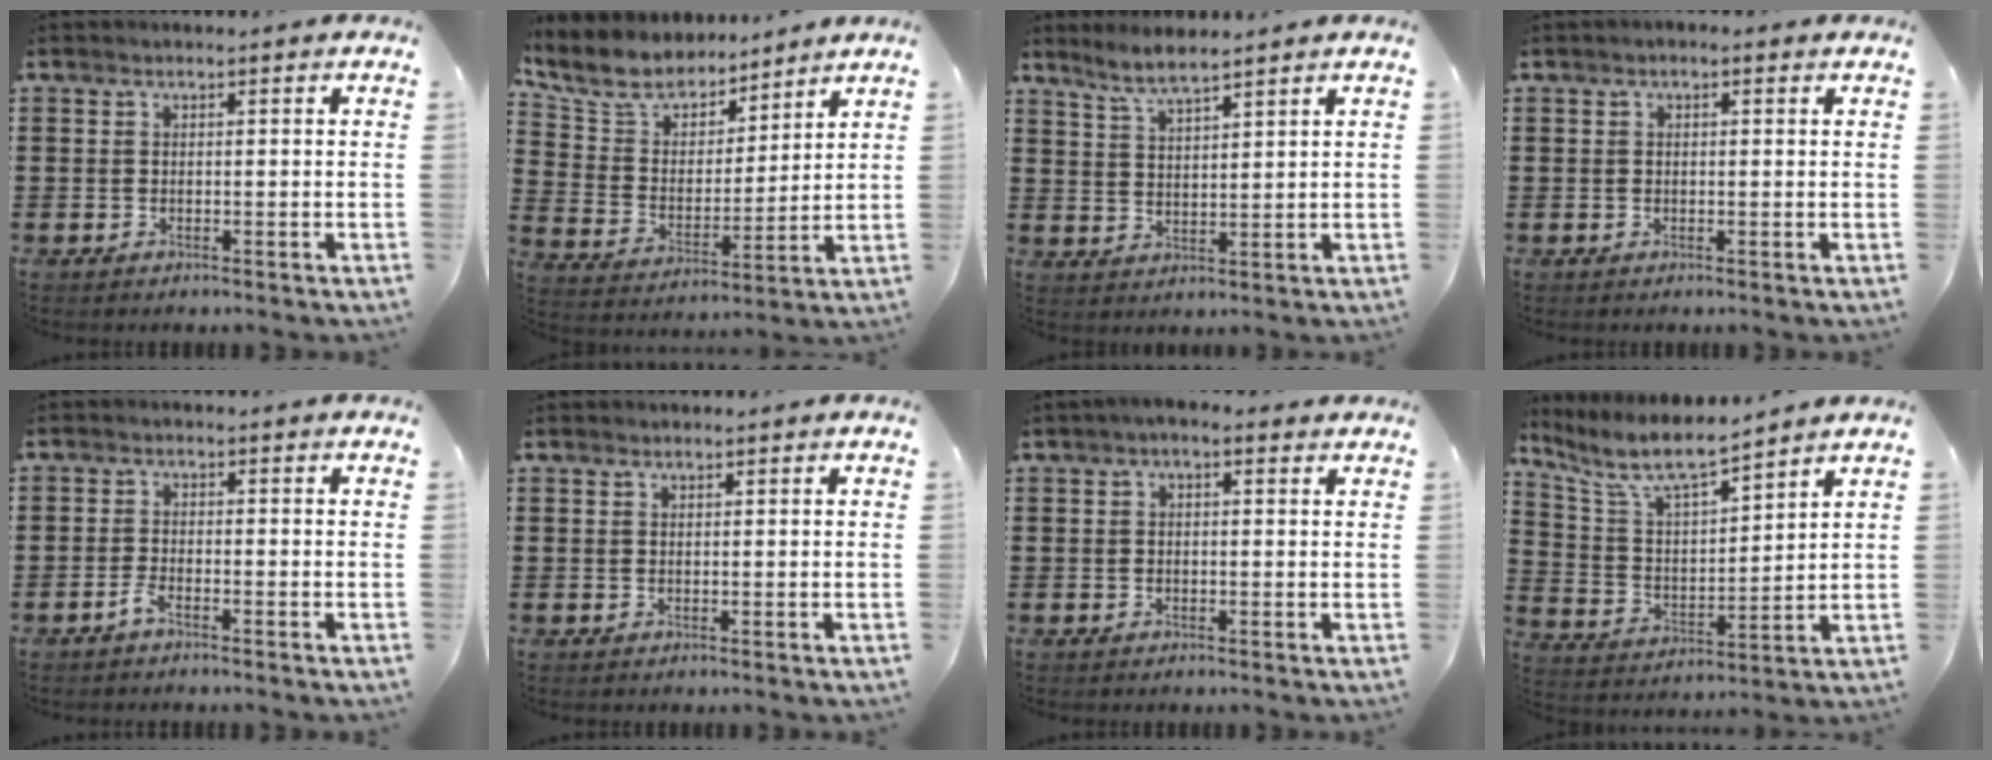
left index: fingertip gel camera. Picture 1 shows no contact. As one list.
[{"total": 7.6, "force": [6.8, 3.0, 1.4], "torque": [-0.071, -0.042, 0.122]}, {"total": 4.1, "force": [3.7, 0.2, 1.8], "torque": [-0.046, -0.006, 0.068]}, {"total": 0.7, "force": [0.2, 0.3, 0.6], "torque": [-0.012, 0.004, 0.003]}, {"total": 1.9, "force": [-1.3, 0.2, 1.3], "torque": [-0.033, -0.001, -0.026]}, {"total": 0.5, "force": [0.5, 0.1, 0.1], "torque": [-0.004, 0.000, 0.010]}, {"total": 1.6, "force": [0.3, 0.8, 1.4], "torque": [-0.027, 0.006, 0.003]}, {"total": 8.3, "force": [7.1, 1.5, 4.1], "torque": [-0.111, -0.035, 0.120]}]